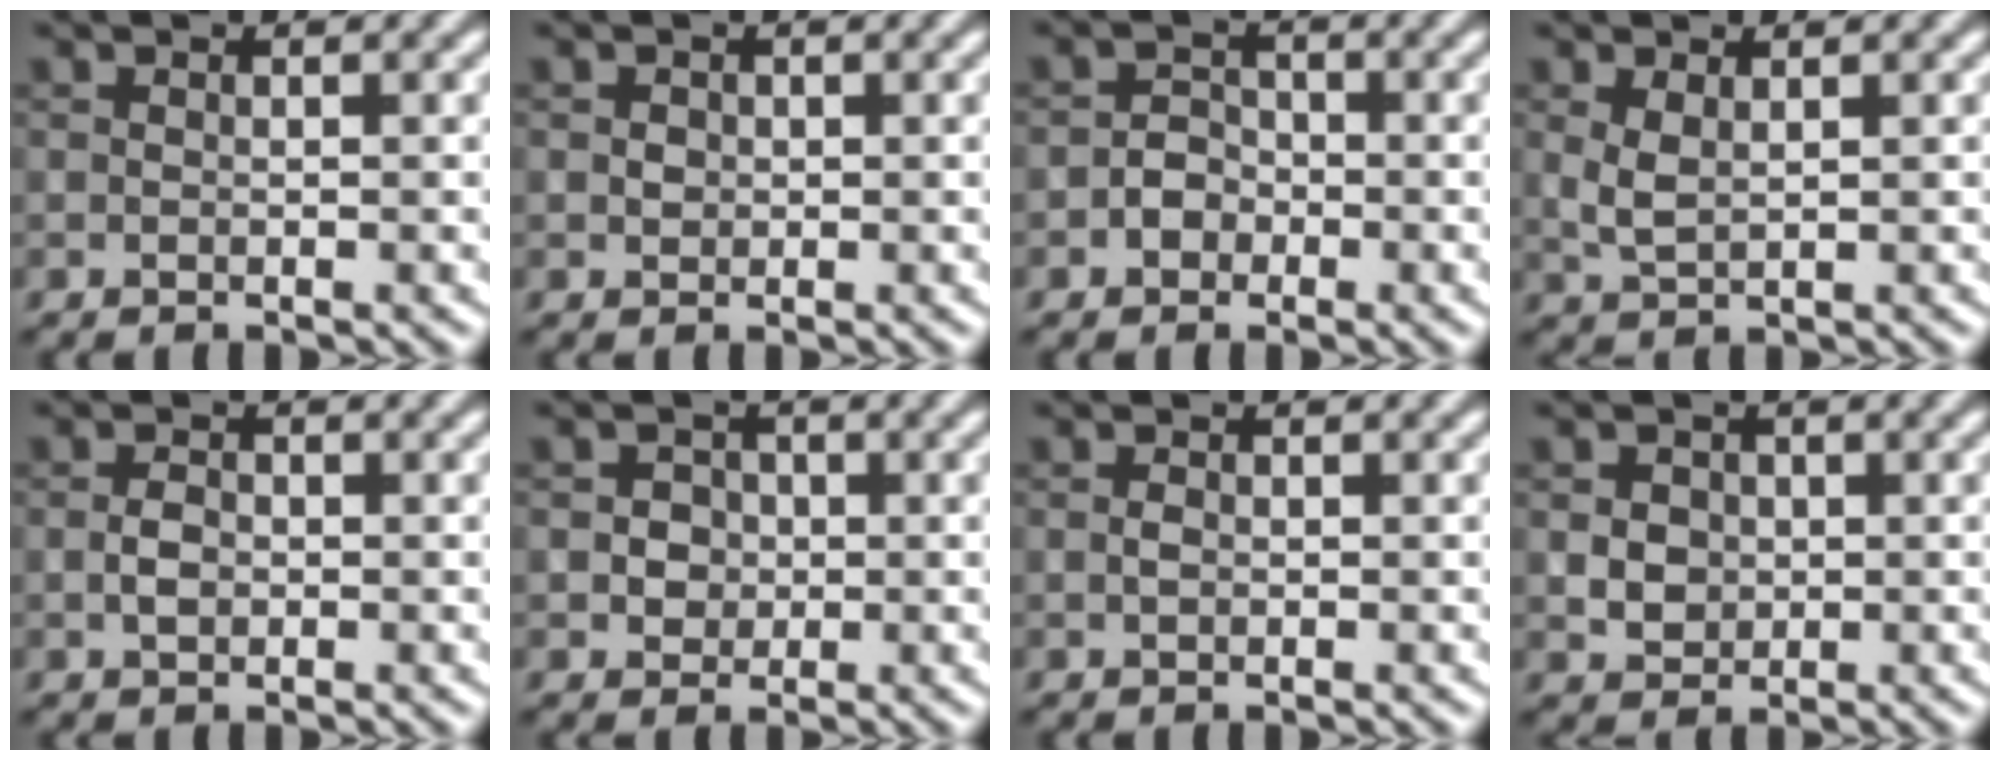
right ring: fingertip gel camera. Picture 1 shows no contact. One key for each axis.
{"total": 0.8, "fx": 0.1, "fy": 0.7, "fz": 0.3, "tx": -0.002, "ty": -0.001, "tz": 0.001}
{"total": 1.7, "fx": -0.8, "fy": 1.4, "fz": 0.6, "tx": -0.005, "ty": 0.006, "tz": -0.018}
{"total": 1.6, "fx": 0.6, "fy": 0.7, "fz": 1.4, "tx": -0.035, "ty": -0.001, "tz": 0.017}
{"total": 1.5, "fx": -0.3, "fy": 1.0, "fz": 1.0, "tx": -0.020, "ty": 0.002, "tz": -0.009}
{"total": 2.2, "fx": 0.1, "fy": 2.1, "fz": 0.8, "tx": 0.004, "ty": 0.006, "tz": -0.003}
{"total": 0.6, "fx": -0.1, "fy": 0.4, "fz": 0.4, "tx": -0.009, "ty": 0.000, "tz": -0.002}
{"total": 2.5, "fx": 0.1, "fy": 2.2, "fz": 1.2, "tx": -0.017, "ty": 0.002, "tz": 0.002}